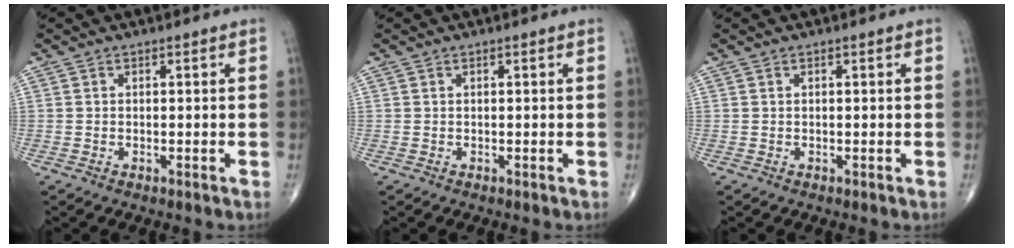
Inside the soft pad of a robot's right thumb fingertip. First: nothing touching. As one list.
[{"total": 0.0}, {"total": 0.0}]